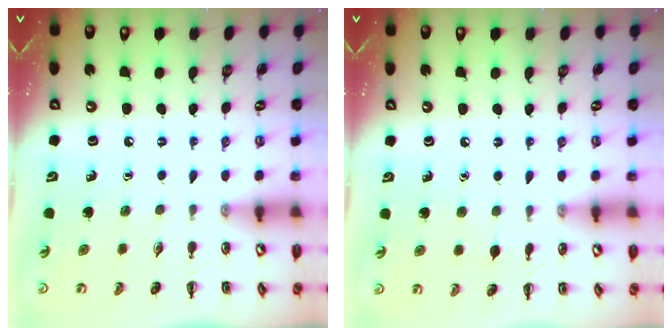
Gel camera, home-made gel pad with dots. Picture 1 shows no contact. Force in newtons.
{"total": 3.8, "press": 3.6, "slide": 1.3}